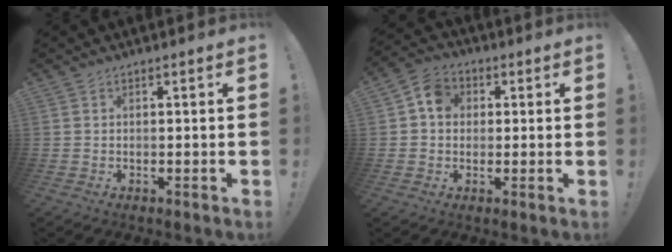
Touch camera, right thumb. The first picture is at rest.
{"total": 8.0, "force": [1.6, 6.8, 4.0], "torque": [-0.054, 0.009, 0.033]}